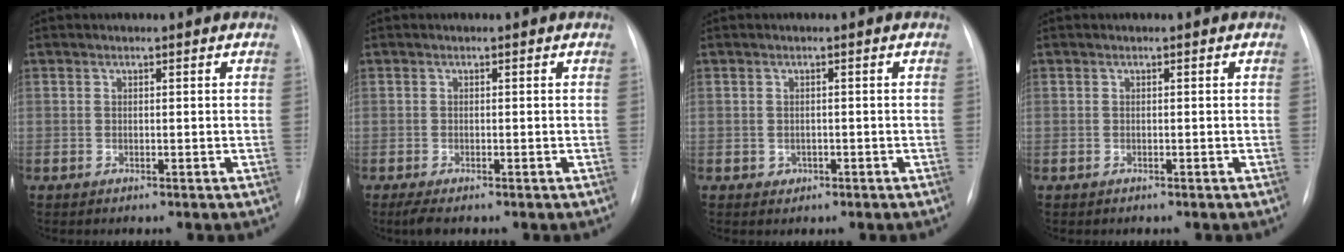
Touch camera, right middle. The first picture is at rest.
{"total": 2.2, "force": [-1.5, 0.5, 1.5], "torque": [-0.034, -0.010, -0.023]}
{"total": 1.1, "force": [-0.4, 1.0, 0.2], "torque": [-0.001, 0.003, -0.004]}
{"total": 0.0}